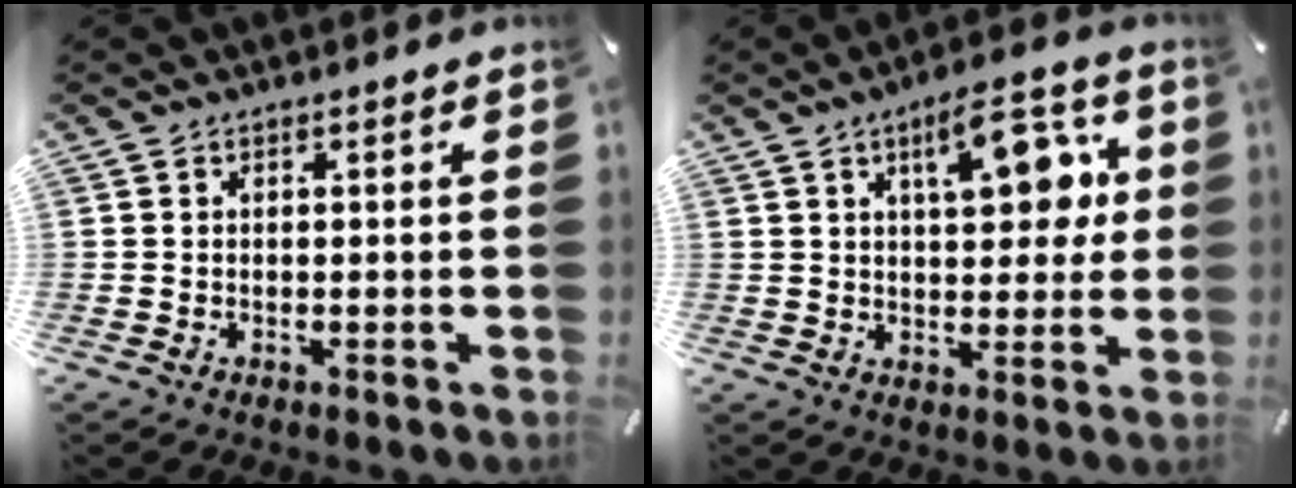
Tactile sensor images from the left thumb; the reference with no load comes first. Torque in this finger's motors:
{"motor_torque": [0.41, 0.41, 0.42, -0.11, 0.09]}